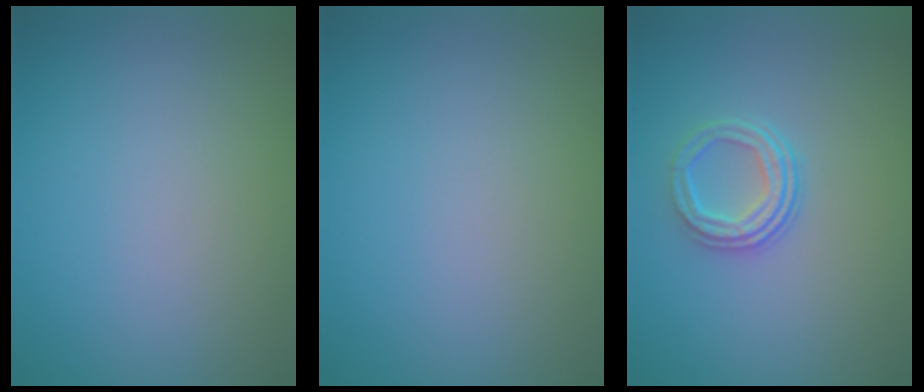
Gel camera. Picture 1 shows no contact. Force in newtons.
{"total": 0.0}
{"total": 3.1, "press": 2.4, "slide": 1.9}